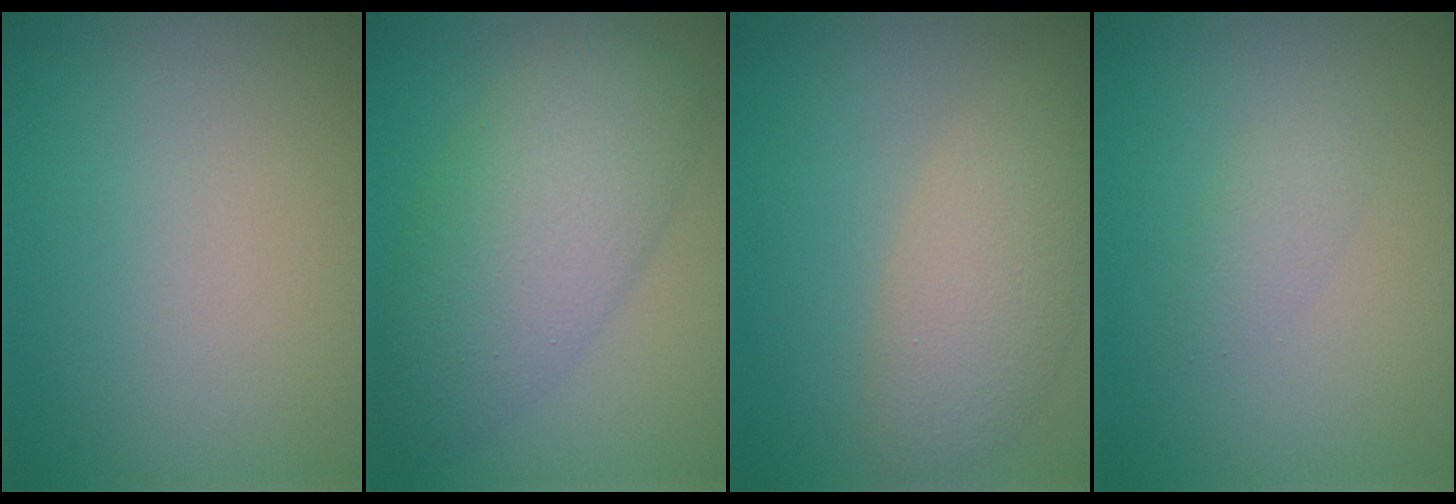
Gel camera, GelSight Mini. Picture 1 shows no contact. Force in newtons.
{"total": 7.4, "press": 7.4, "slide": 0.1}
{"total": 4.6, "press": 4.6, "slide": 0.2}
{"total": 1.4, "press": 1.3, "slide": 0.1}